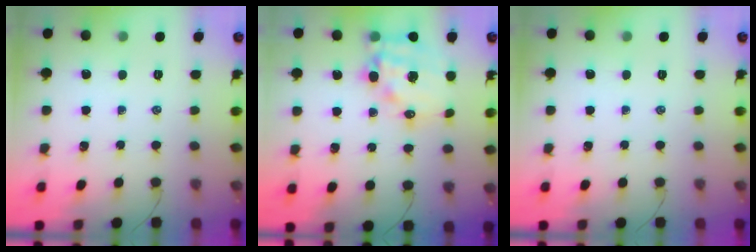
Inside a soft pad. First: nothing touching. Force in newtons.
{"total": 14.5, "press": 14.1, "slide": 3.4}
{"total": 0.0}